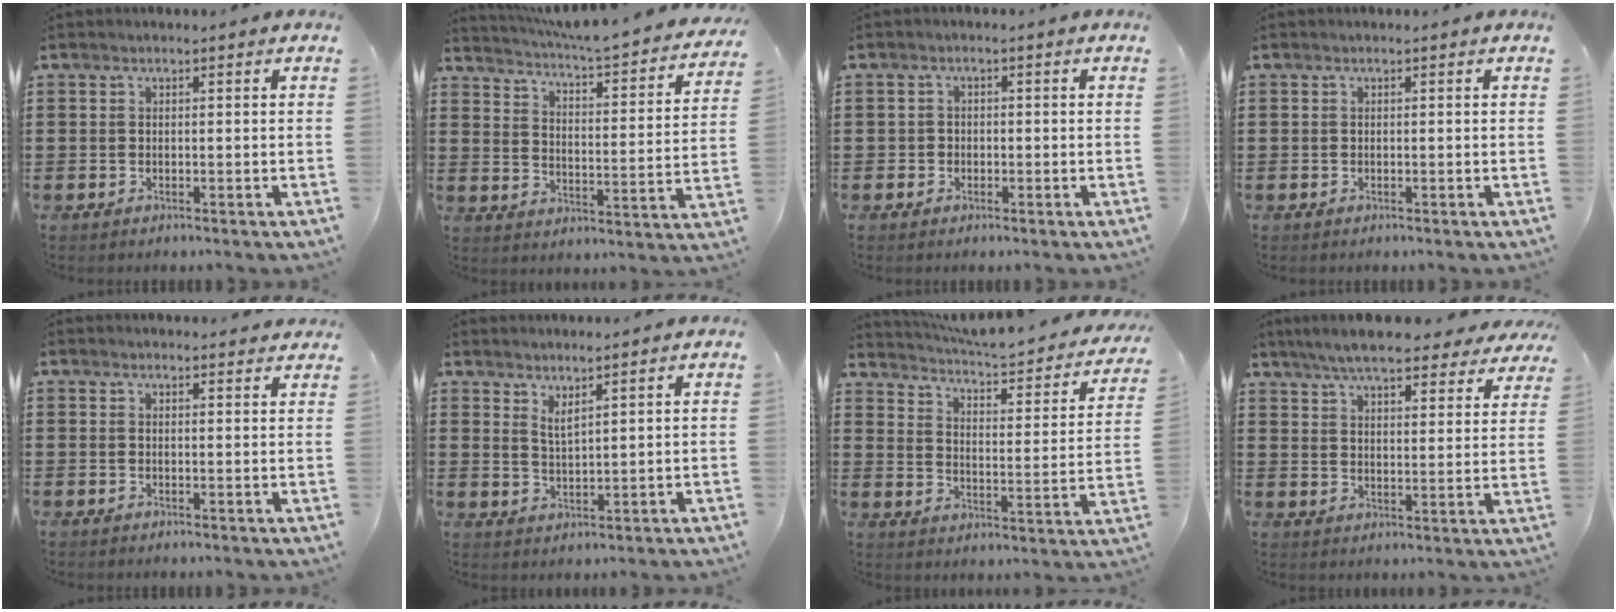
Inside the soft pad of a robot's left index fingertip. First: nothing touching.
{"total": 4.4, "force": [4.1, -0.5, 1.4], "torque": [-0.050, -0.039, 0.061]}
{"total": 1.2, "force": [-0.5, 1.1, 0.1], "torque": [-0.006, 0.004, -0.013]}
{"total": 0.0}
{"total": 1.5, "force": [1.5, 0.2, 0.2], "torque": [-0.006, 0.002, 0.029]}
{"total": 2.4, "force": [2.1, 0.0, 1.1], "torque": [-0.026, 0.001, 0.039]}
{"total": 3.9, "force": [3.8, -0.1, 1.1], "torque": [-0.045, -0.036, 0.055]}
{"total": 7.5, "force": [6.9, 0.7, 2.9], "torque": [-0.081, -0.022, 0.125]}